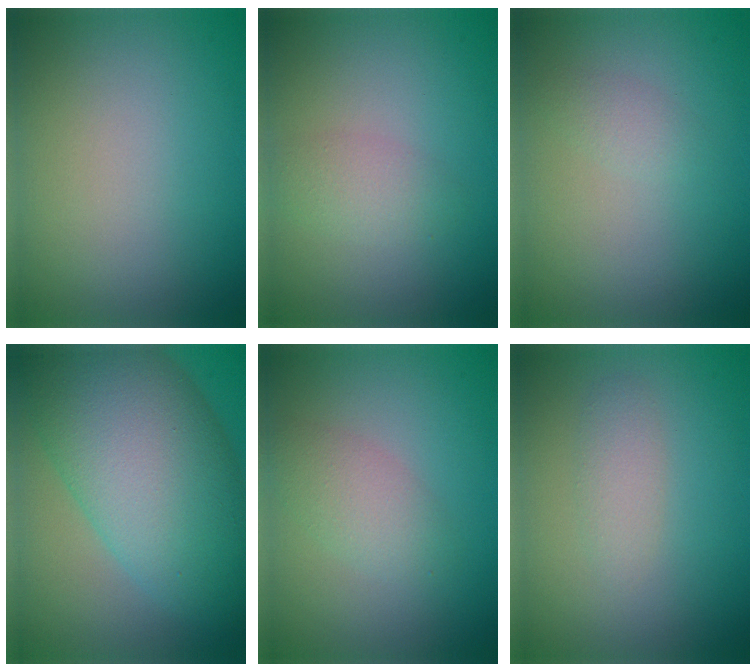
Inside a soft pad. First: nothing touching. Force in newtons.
{"total": 2.0, "press": 2.0, "slide": 0.1}
{"total": 1.1, "press": 1.1, "slide": 0.0}
{"total": 12.4, "press": 12.4, "slide": 0.4}
{"total": 2.4, "press": 2.4, "slide": 0.2}
{"total": 1.5, "press": 1.5, "slide": 0.1}